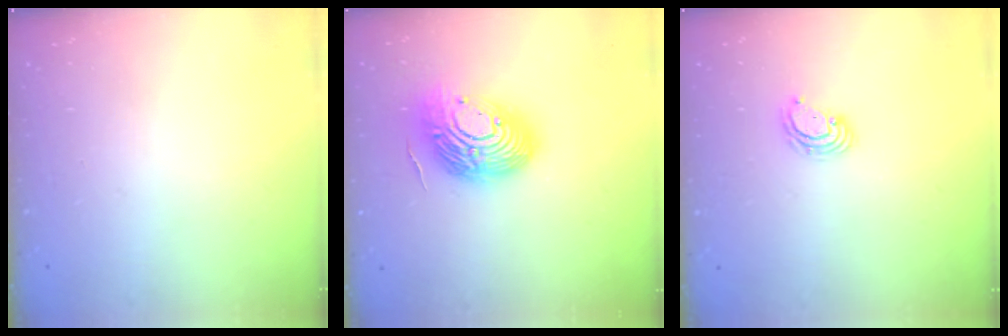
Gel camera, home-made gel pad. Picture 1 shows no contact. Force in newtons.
{"total": 20.0, "press": 20.0, "slide": 1.6}
{"total": 3.9, "press": 3.9, "slide": 0.1}